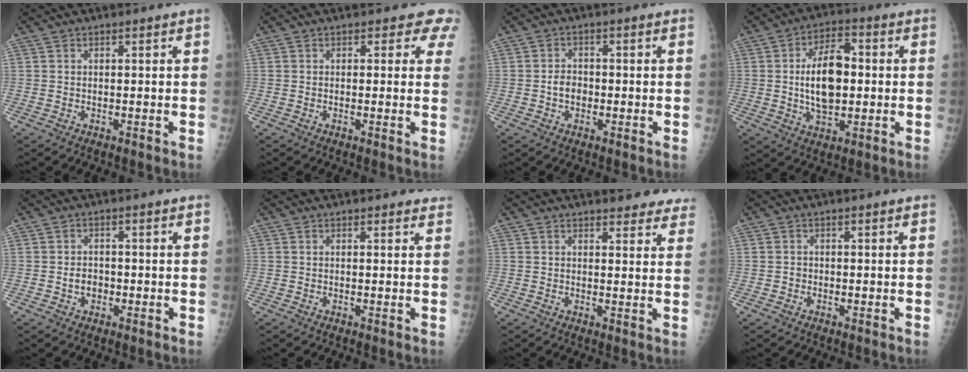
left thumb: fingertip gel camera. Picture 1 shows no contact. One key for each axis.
{"total": 3.2, "fx": 2.5, "fy": 1.8, "fz": 1.0, "tx": 0.024, "ty": -0.007, "tz": 0.007}
{"total": 3.1, "fx": -0.7, "fy": 2.4, "fz": 1.8, "tx": -0.017, "ty": 0.011, "tz": -0.015}
{"total": 12.2, "fx": 0.1, "fy": 6.9, "fz": 10.1, "tx": -0.151, "ty": 0.009, "tz": 0.004}
{"total": 2.6, "fx": -0.7, "fy": 2.1, "fz": 1.4, "tx": -0.010, "ty": 0.007, "tz": -0.010}
{"total": 2.6, "fx": 2.3, "fy": 0.9, "fz": 0.9, "tx": 0.007, "ty": -0.003, "tz": 0.018}
{"total": 8.6, "fx": 7.7, "fy": 2.6, "fz": 3.0, "tx": 0.006, "ty": -0.029, "tz": 0.073}
{"total": 0.8, "fx": -0.2, "fy": 0.7, "fz": 0.2, "tx": 0.003, "ty": 0.004, "tz": -0.004}